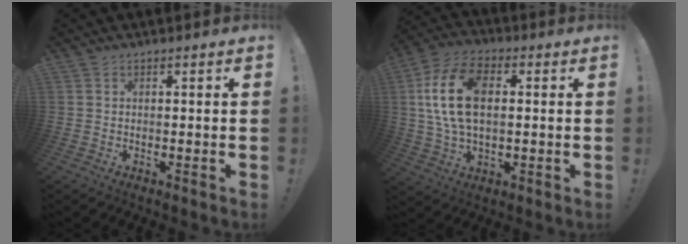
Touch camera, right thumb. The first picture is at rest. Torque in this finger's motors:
{"motor_torque": [1.97, 2.10, 1.06, -0.61, 0.16]}